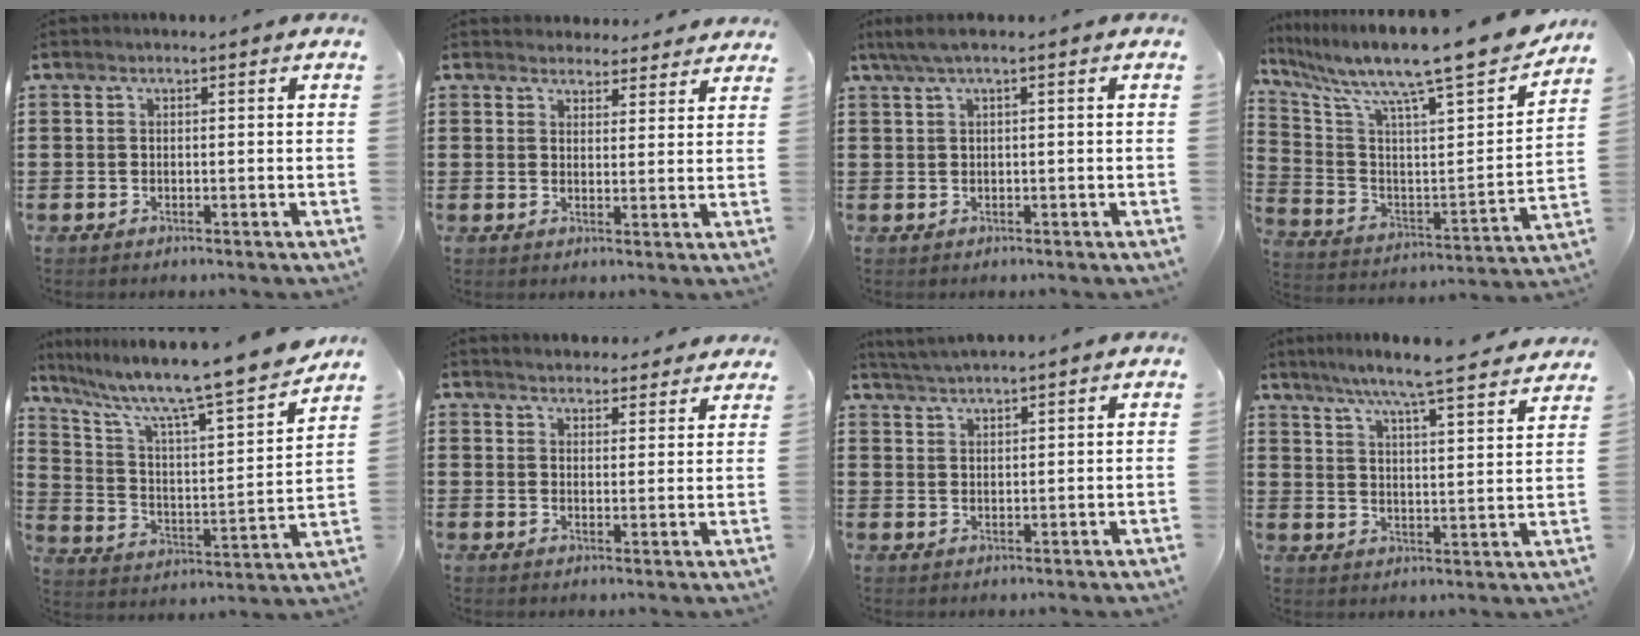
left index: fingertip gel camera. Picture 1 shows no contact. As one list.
[{"total": 3.5, "force": [3.4, 1.0, 0.1], "torque": [-0.005, -0.010, 0.063]}, {"total": 2.0, "force": [0.3, 0.1, 2.0], "torque": [-0.042, -0.004, 0.002]}, {"total": 11.9, "force": [10.0, 0.4, 6.4], "torque": [-0.136, -0.080, 0.151]}, {"total": 10.3, "force": [8.8, 0.3, 5.3], "torque": [-0.140, -0.066, 0.141]}, {"total": 3.1, "force": [3.1, 0.3, -0.2], "torque": [-0.005, -0.008, 0.057]}, {"total": 2.6, "force": [2.6, -0.4, 0.3], "torque": [-0.013, -0.005, 0.048]}, {"total": 6.7, "force": [6.0, -0.9, 2.8], "torque": [-0.071, -0.050, 0.095]}]